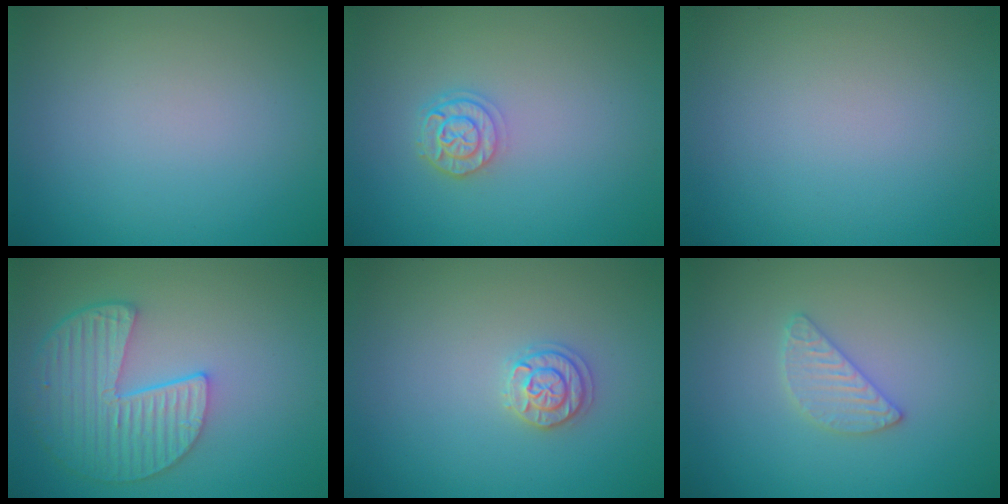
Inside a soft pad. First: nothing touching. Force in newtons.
{"total": 2.4, "press": 2.0, "slide": 1.3}
{"total": 0.0}
{"total": 5.9, "press": 4.6, "slide": 3.7}
{"total": 1.8, "press": 1.8, "slide": 0.1}
{"total": 2.0, "press": 2.0, "slide": 0.2}